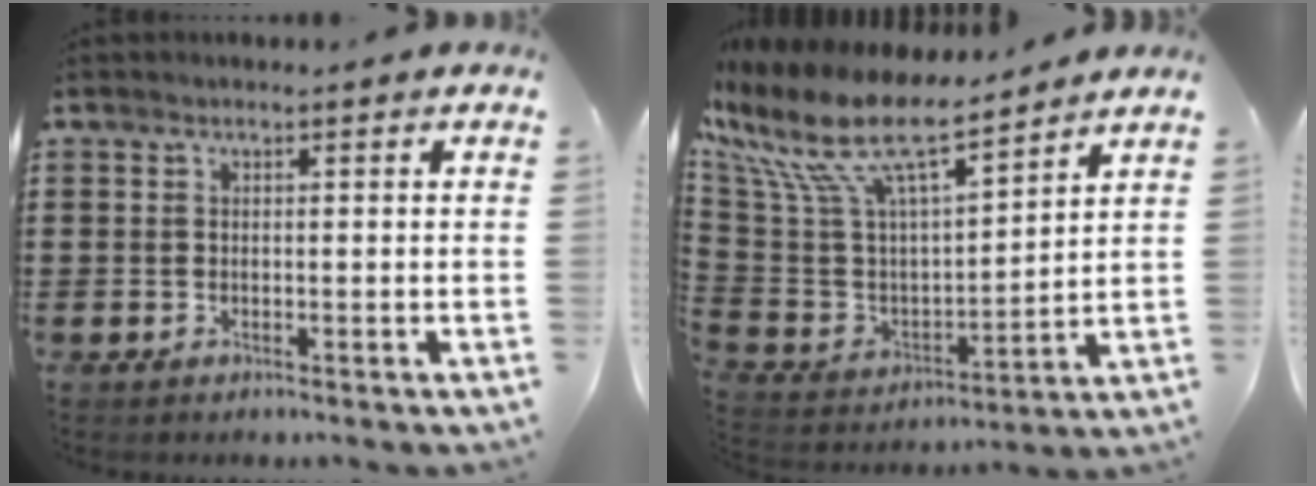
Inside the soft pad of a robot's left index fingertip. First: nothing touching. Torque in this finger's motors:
{"motor_torque": [1.75, -0.39, 1.05, 0.21]}